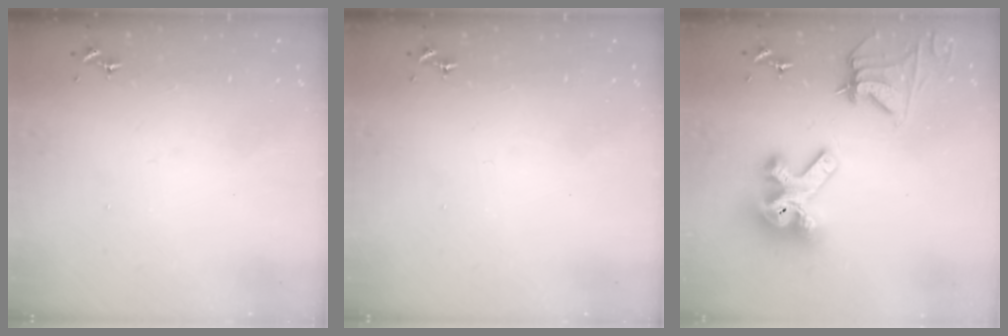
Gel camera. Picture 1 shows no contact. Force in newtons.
{"total": 0.0}
{"total": 17.2, "press": 17.1, "slide": 2.1}